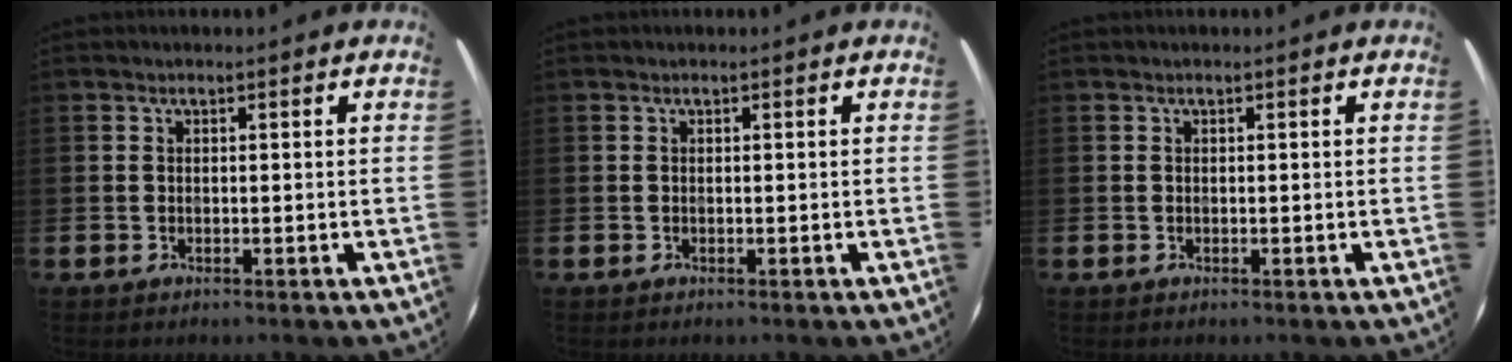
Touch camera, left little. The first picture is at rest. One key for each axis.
{"total": 0.0}
{"total": 0.0}